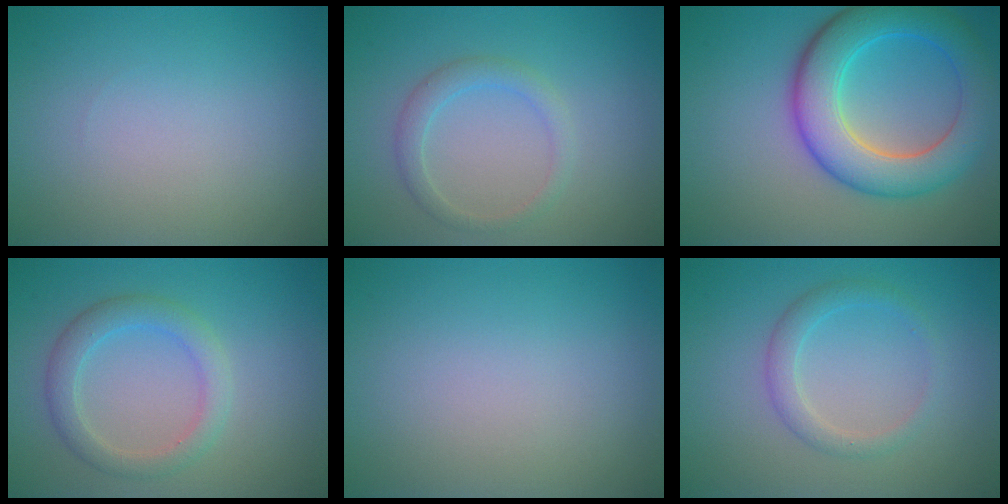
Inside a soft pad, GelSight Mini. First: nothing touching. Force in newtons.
{"total": 2.0, "press": 2.0, "slide": 0.1}
{"total": 7.9, "press": 7.9, "slide": 0.3}
{"total": 3.0, "press": 2.9, "slide": 0.3}
{"total": 0.0}
{"total": 2.1, "press": 2.1, "slide": 0.1}